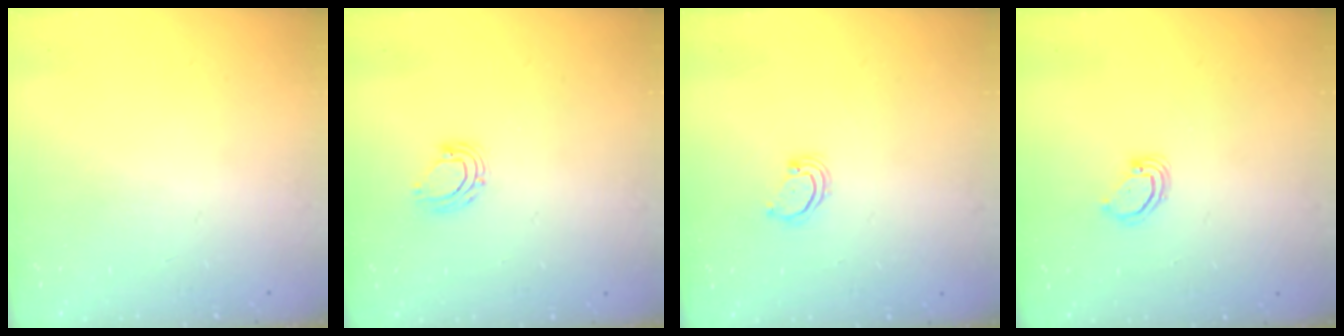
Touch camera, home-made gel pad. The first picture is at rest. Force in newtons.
{"total": 6.9, "press": 6.8, "slide": 0.9}
{"total": 2.3, "press": 2.2, "slide": 0.2}
{"total": 3.2, "press": 3.2, "slide": 0.4}